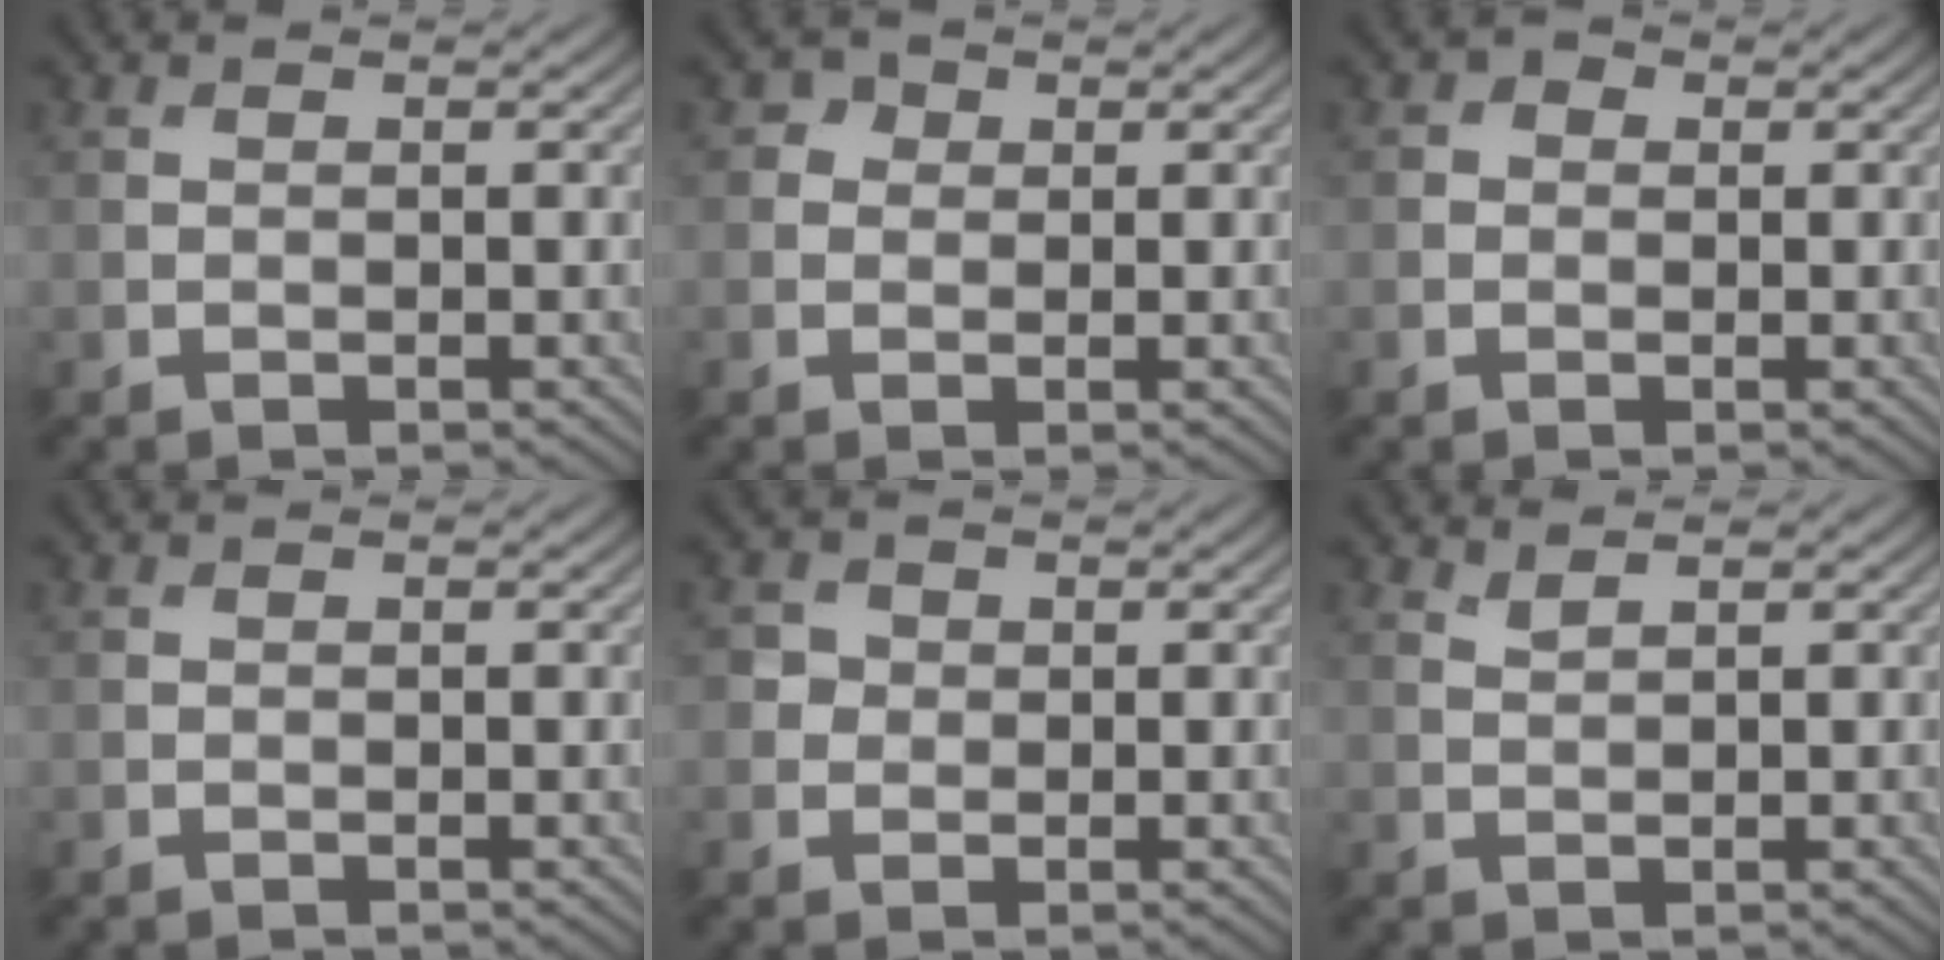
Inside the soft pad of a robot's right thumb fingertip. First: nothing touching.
{"total": 1.5, "force": [0.4, 1.4, 0.4], "torque": [-0.002, 0.001, 0.001]}
{"total": 1.2, "force": [0.2, 1.1, 0.4], "torque": [-0.003, -0.002, -0.005]}
{"total": 0.0}
{"total": 1.9, "force": [0.2, 1.8, 0.5], "torque": [-0.010, 0.001, 0.002]}
{"total": 1.2, "force": [1.1, 0.1, 0.5], "torque": [-0.014, 0.004, 0.025]}